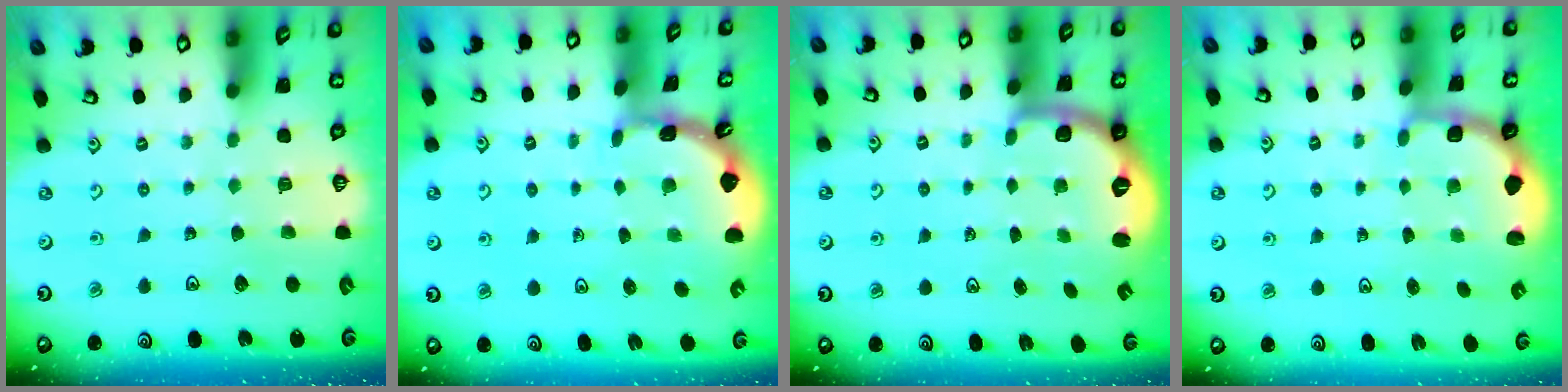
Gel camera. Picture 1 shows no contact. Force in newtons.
{"total": 1.7, "press": 1.7, "slide": 0.2}
{"total": 2.8, "press": 1.8, "slide": 2.1}
{"total": 2.3, "press": 2.2, "slide": 0.6}